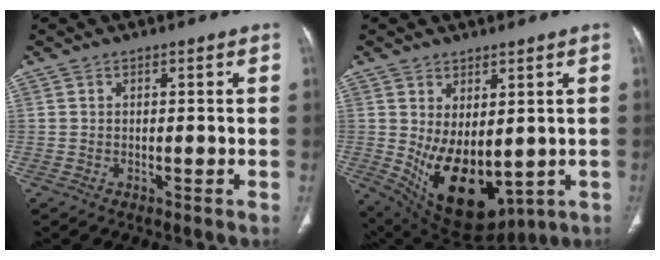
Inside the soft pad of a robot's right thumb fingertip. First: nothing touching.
{"total": 14.3, "force": [-0.7, 8.2, 11.7], "torque": [-0.173, -0.021, 0.028]}